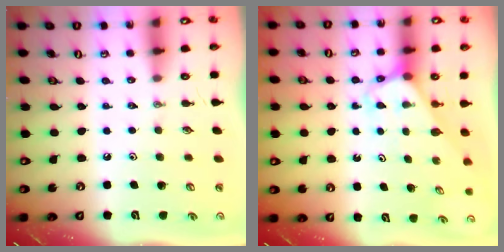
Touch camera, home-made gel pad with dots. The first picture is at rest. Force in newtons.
{"total": 3.1, "press": 3.1, "slide": 0.2}